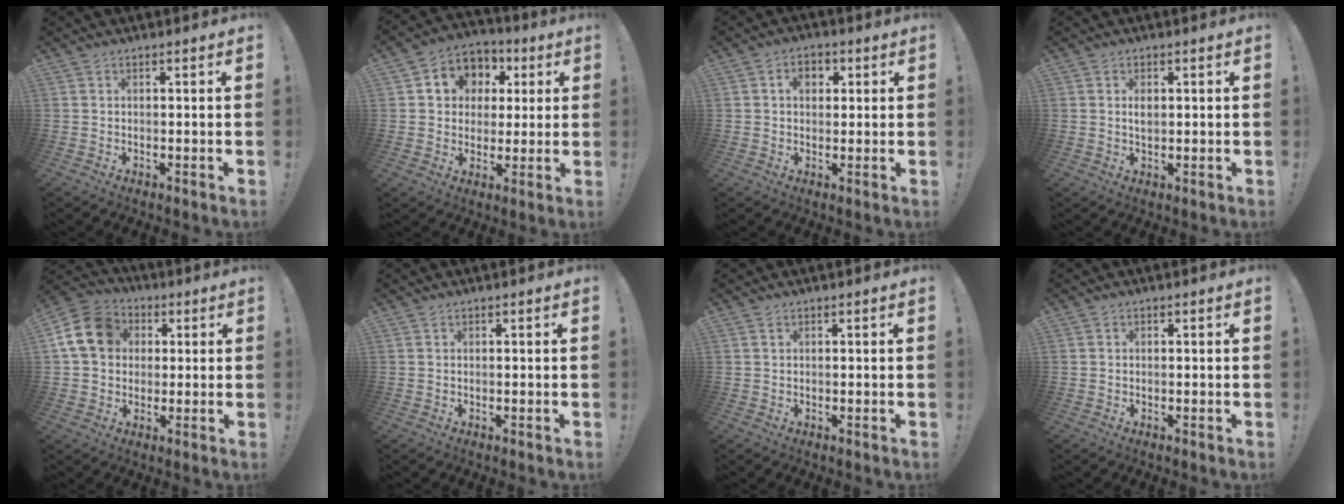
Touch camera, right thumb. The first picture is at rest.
{"total": 8.6, "force": [1.5, 8.1, 2.4], "torque": [-0.035, -0.008, 0.035]}
{"total": 4.9, "force": [1.3, 3.8, 2.8], "torque": [-0.031, 0.001, 0.019]}
{"total": 2.1, "force": [0.4, 1.2, 1.6], "torque": [-0.019, -0.002, 0.004]}
{"total": 14.6, "force": [3.2, 11.9, 7.8], "torque": [-0.124, 0.004, 0.066]}
{"total": 0.0}
{"total": 0.5, "force": [0.4, 0.2, 0.3], "torque": [-0.001, -0.002, 0.006]}
{"total": 0.0}